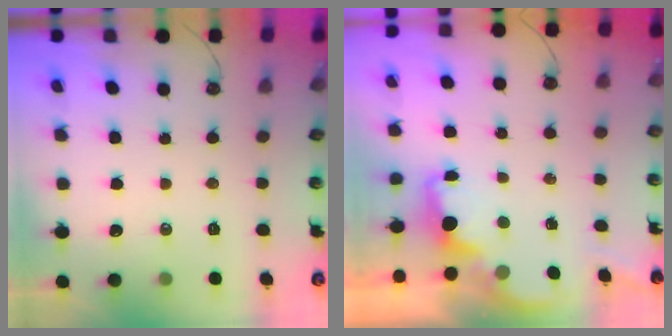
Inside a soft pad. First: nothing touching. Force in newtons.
{"total": 1.5, "press": 1.3, "slide": 0.7}